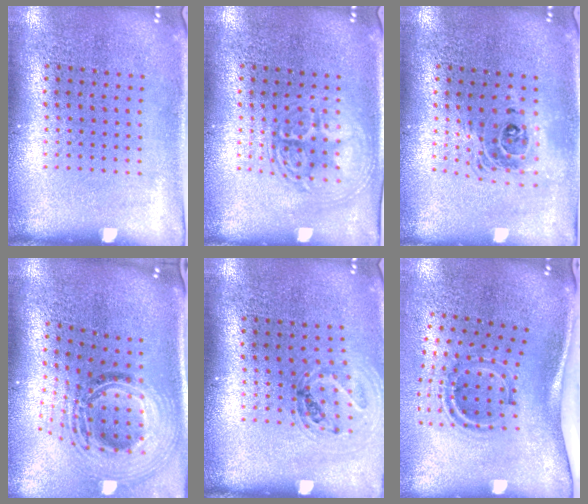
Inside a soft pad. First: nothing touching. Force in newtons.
{"total": 2.9, "press": 2.8, "slide": 0.4}
{"total": 1.7, "press": 1.4, "slide": 0.9}
{"total": 2.4, "press": 1.8, "slide": 1.6}
{"total": 0.9, "press": 0.9, "slide": 0.0}
{"total": 1.6, "press": 1.1, "slide": 1.1}